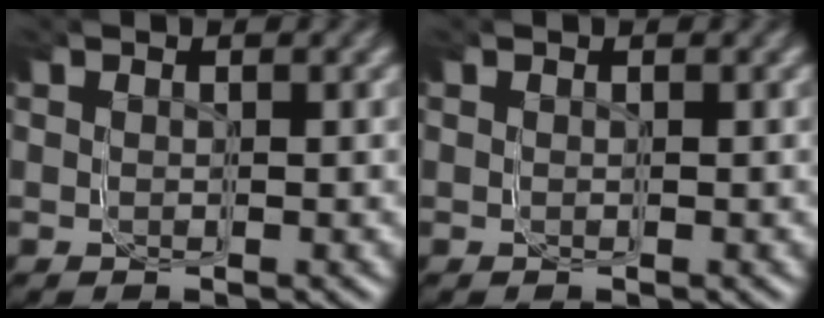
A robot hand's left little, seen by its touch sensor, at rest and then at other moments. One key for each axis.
{"total": 0.0}